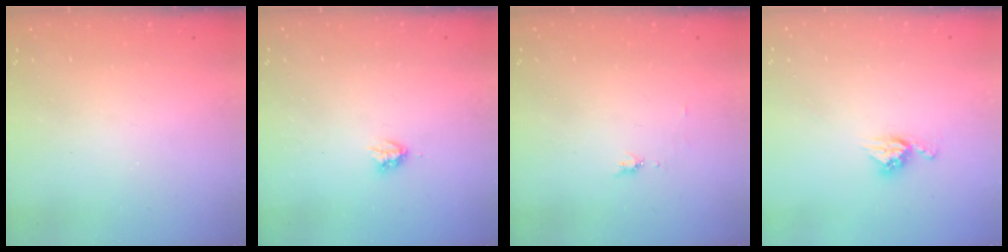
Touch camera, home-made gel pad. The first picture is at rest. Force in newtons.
{"total": 2.9, "press": 2.9, "slide": 0.5}
{"total": 4.8, "press": 4.7, "slide": 0.6}
{"total": 7.1, "press": 7.1, "slide": 0.3}